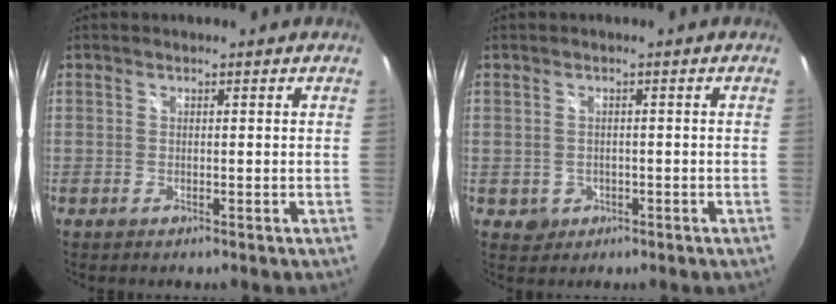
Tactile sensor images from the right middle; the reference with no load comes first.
{"total": 2.6, "force": [-0.7, 2.4, 0.6], "torque": [-0.017, -0.001, -0.005]}